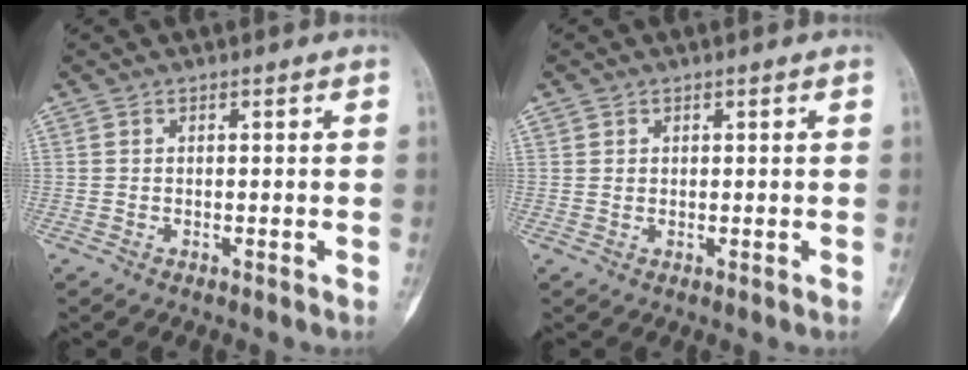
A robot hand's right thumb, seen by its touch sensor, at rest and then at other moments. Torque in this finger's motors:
{"motor_torque": [-0.20, 0.08, -0.25, -0.25, -0.07]}